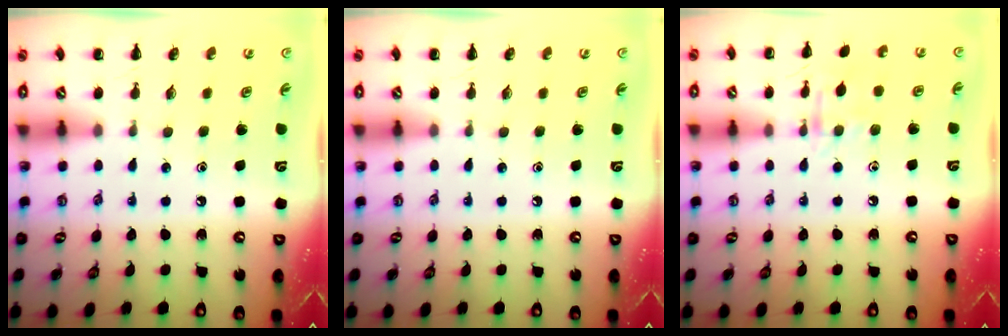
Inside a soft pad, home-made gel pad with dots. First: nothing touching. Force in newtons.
{"total": 0.0}
{"total": 7.8, "press": 7.7, "slide": 1.4}